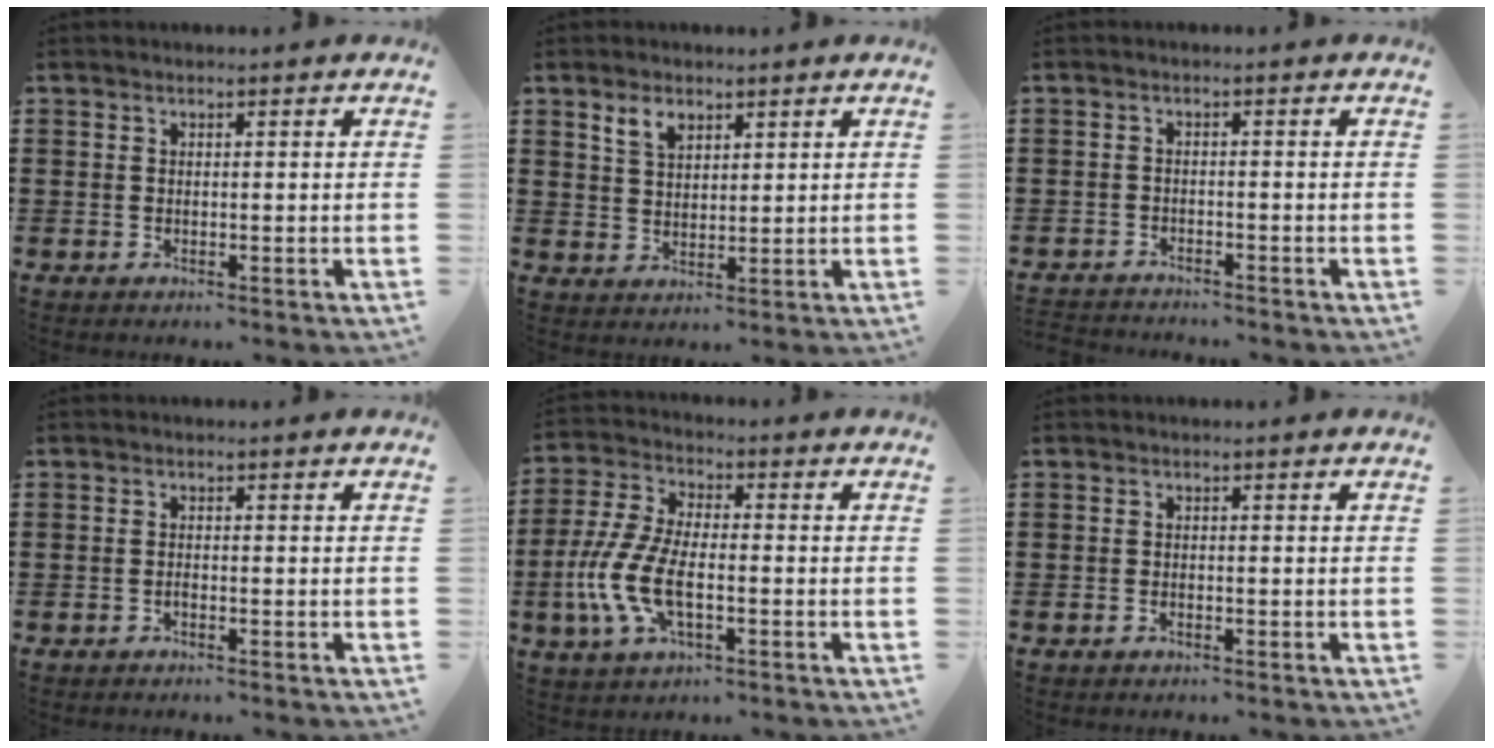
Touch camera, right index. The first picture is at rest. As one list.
[{"total": 3.4, "force": [2.2, 1.9, 1.7], "torque": [-0.041, 0.006, 0.042]}, {"total": 1.8, "force": [-1.8, 0.1, -0.2], "torque": [-0.003, 0.002, -0.041]}, {"total": 0.7, "force": [-0.5, 0.1, 0.5], "torque": [-0.011, -0.005, -0.007]}, {"total": 9.5, "force": [-2.5, 4.5, 8.0], "torque": [-0.197, -0.014, -0.052]}, {"total": 0.6, "force": [-0.4, 0.2, 0.5], "torque": [-0.011, -0.006, -0.006]}]